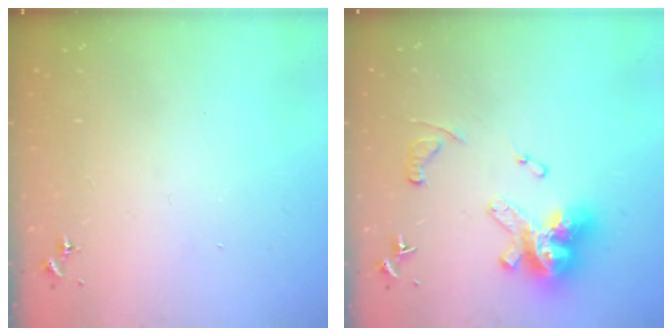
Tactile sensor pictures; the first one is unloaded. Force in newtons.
{"total": 16.5, "press": 16.4, "slide": 1.5}